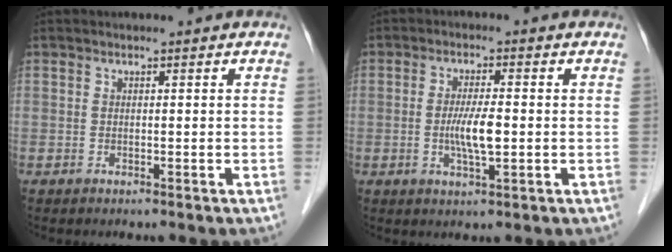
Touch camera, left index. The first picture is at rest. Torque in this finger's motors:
{"motor_torque": [0.91, 0.79, 0.30, 0.09]}